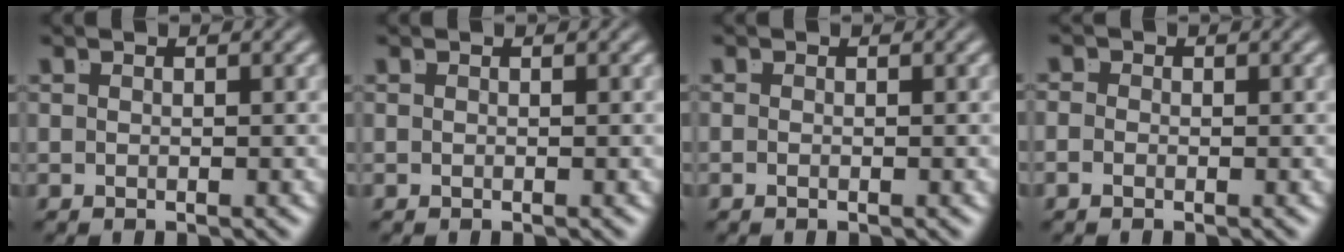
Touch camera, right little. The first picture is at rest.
{"total": 0.0}
{"total": 0.5, "force": [-0.4, -0.2, 0.3], "torque": [-0.001, -0.001, -0.008]}
{"total": 0.8, "force": [-0.6, 0.4, 0.3], "torque": [-0.009, -0.006, -0.012]}